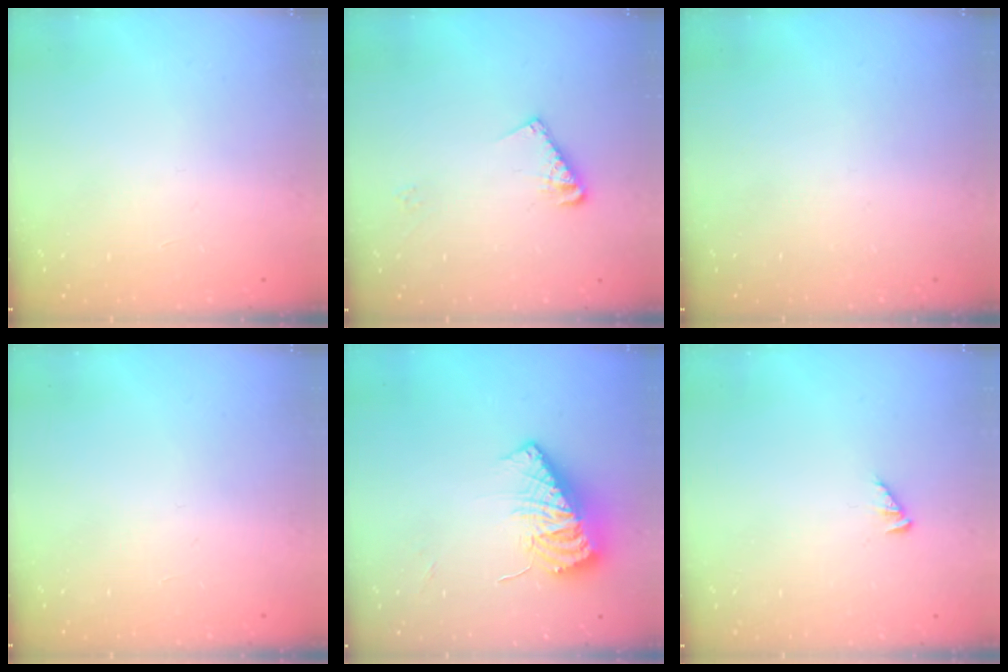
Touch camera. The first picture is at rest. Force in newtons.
{"total": 7.3, "press": 7.2, "slide": 0.7}
{"total": 0.0}
{"total": 0.0}
{"total": 14.6, "press": 14.5, "slide": 1.3}
{"total": 2.5, "press": 2.5, "slide": 0.4}